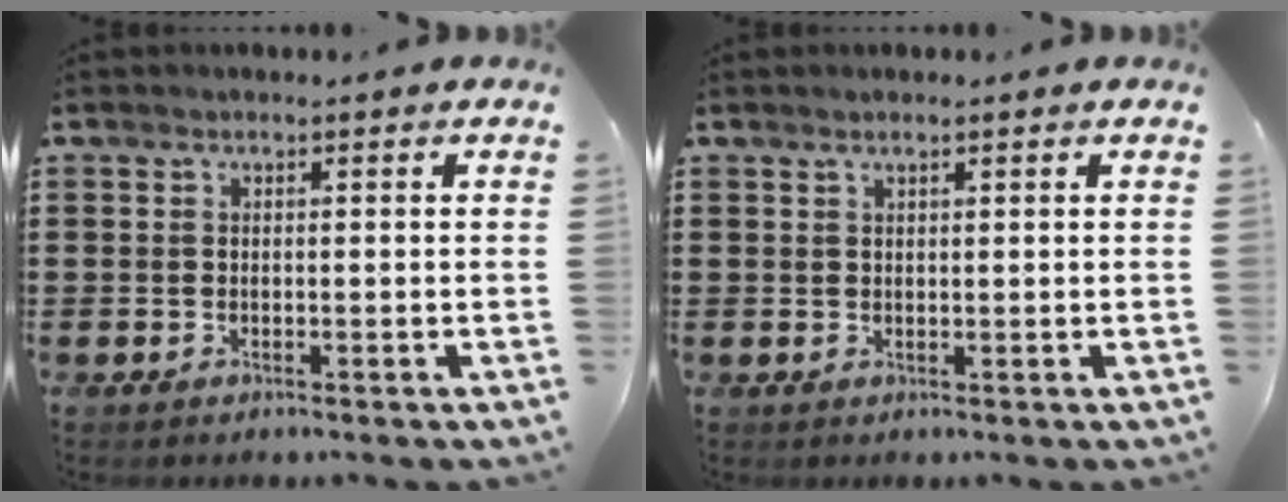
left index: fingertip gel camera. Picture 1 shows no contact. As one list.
[{"total": 0.9, "force": [0.6, 0.0, 0.6], "torque": [-0.013, 0.000, 0.012]}]